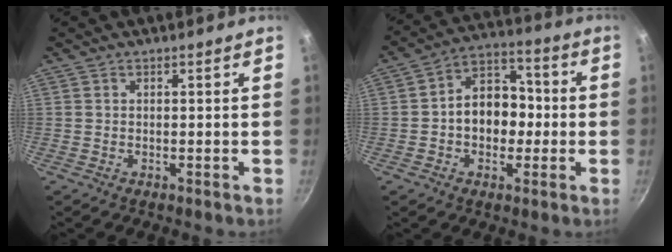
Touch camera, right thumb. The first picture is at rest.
{"total": 11.7, "force": [-1.0, 8.8, 7.6], "torque": [-0.064, 0.038, -0.031]}